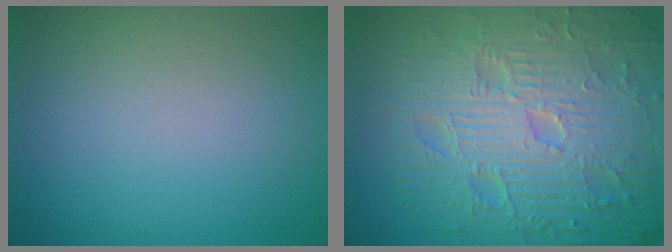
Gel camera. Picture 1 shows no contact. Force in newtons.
{"total": 11.7, "press": 7.6, "slide": 8.9}